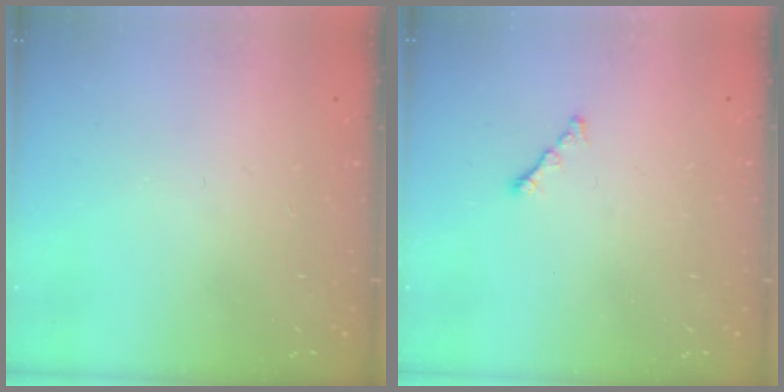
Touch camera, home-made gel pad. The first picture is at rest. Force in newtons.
{"total": 1.2, "press": 1.1, "slide": 0.5}